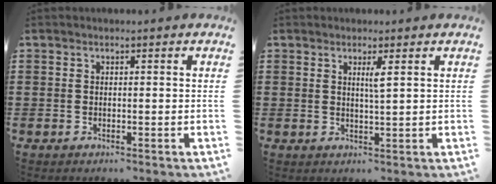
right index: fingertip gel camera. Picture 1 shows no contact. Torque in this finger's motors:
{"motor_torque": [-0.08, 0.41, 0.10, 0.01]}